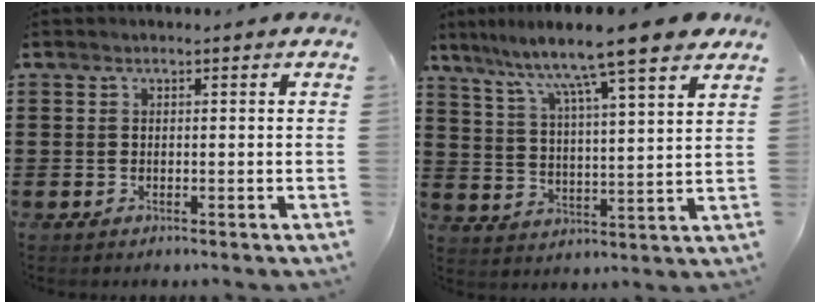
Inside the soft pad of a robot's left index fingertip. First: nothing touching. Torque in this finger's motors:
{"motor_torque": [2.03, -0.11, 1.05, 0.21]}